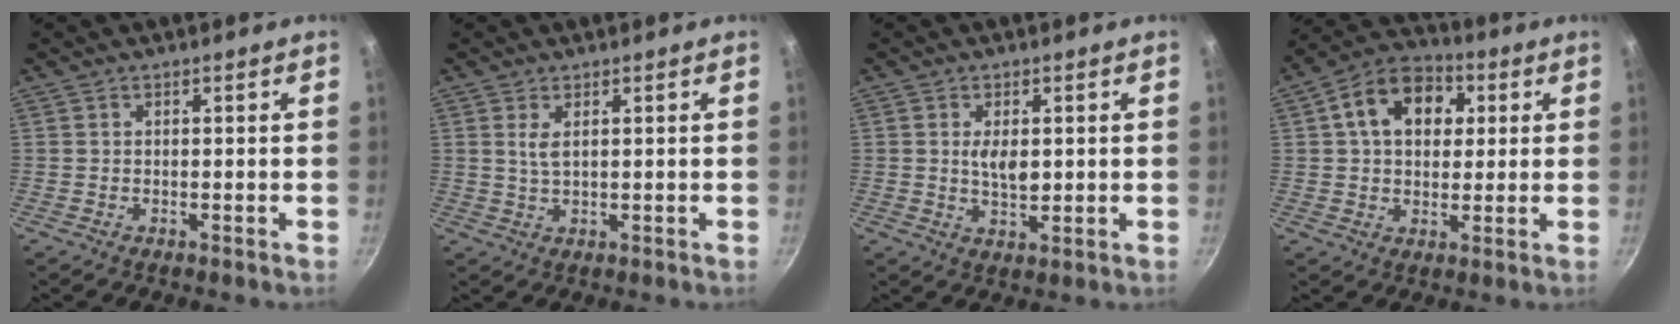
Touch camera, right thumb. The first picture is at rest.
{"total": 2.7, "force": [1.0, 1.1, 2.2], "torque": [-0.043, -0.009, 0.021]}
{"total": 4.6, "force": [0.6, 2.4, 3.9], "torque": [-0.063, -0.008, 0.012]}
{"total": 13.3, "force": [3.5, 9.5, 8.5], "torque": [-0.112, 0.015, 0.041]}